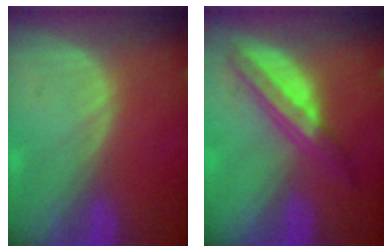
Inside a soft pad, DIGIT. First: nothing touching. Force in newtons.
{"total": 6.5, "press": 5.7, "slide": 3.1}